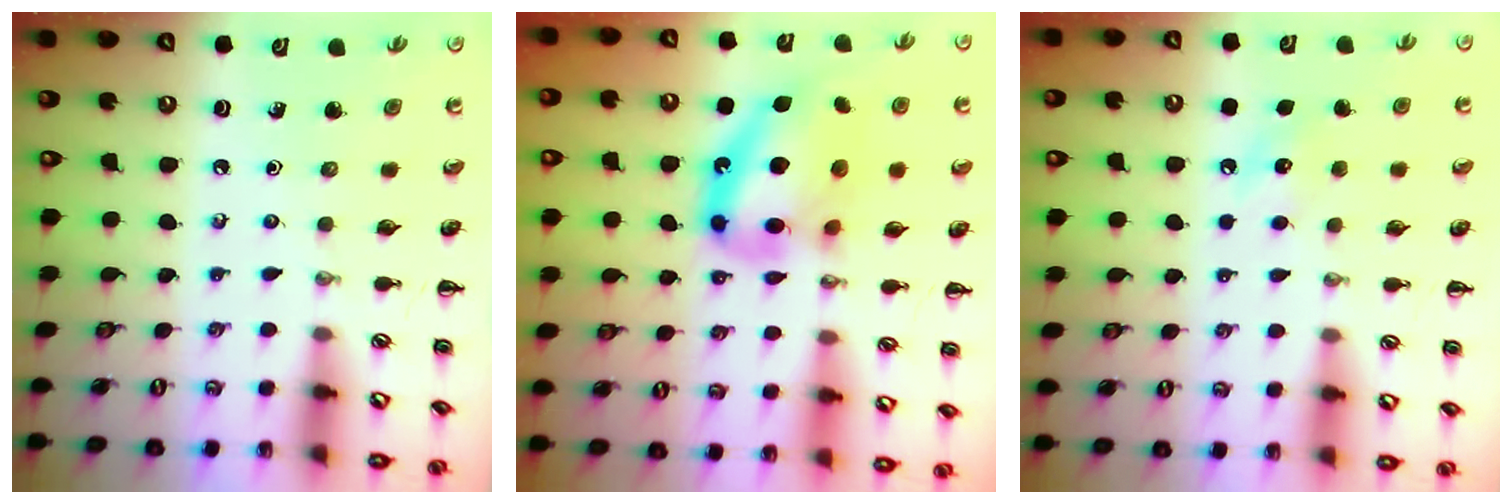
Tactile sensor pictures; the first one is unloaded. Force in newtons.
{"total": 16.5, "press": 15.9, "slide": 4.4}
{"total": 6.0, "press": 5.8, "slide": 1.3}